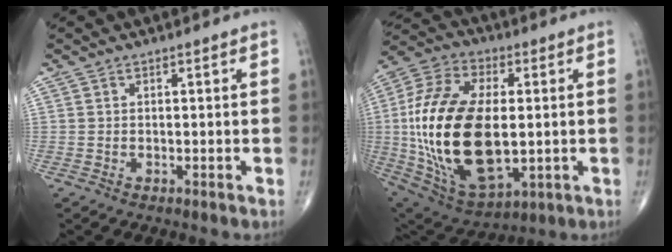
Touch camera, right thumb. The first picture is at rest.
{"total": 27.0, "force": [-0.7, 14.5, 22.8], "torque": [-0.462, -0.005, 0.005]}